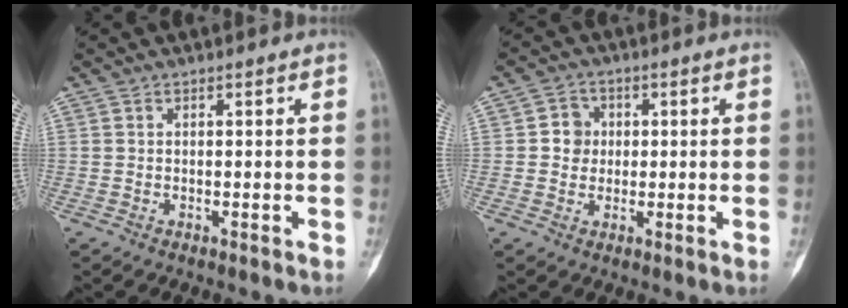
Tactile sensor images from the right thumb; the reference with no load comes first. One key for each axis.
{"total": 4.3, "fx": 0.3, "fy": 3.9, "fz": 1.6, "tx": -0.001, "ty": 0.007, "tz": 0.000}